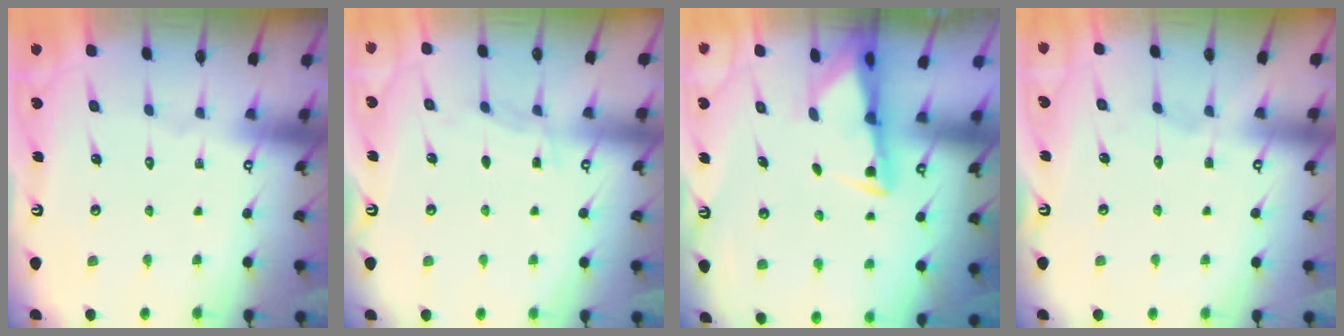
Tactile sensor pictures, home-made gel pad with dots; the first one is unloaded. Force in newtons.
{"total": 5.5, "press": 5.5, "slide": 0.7}
{"total": 3.1, "press": 3.0, "slide": 0.6}
{"total": 4.2, "press": 4.2, "slide": 0.3}